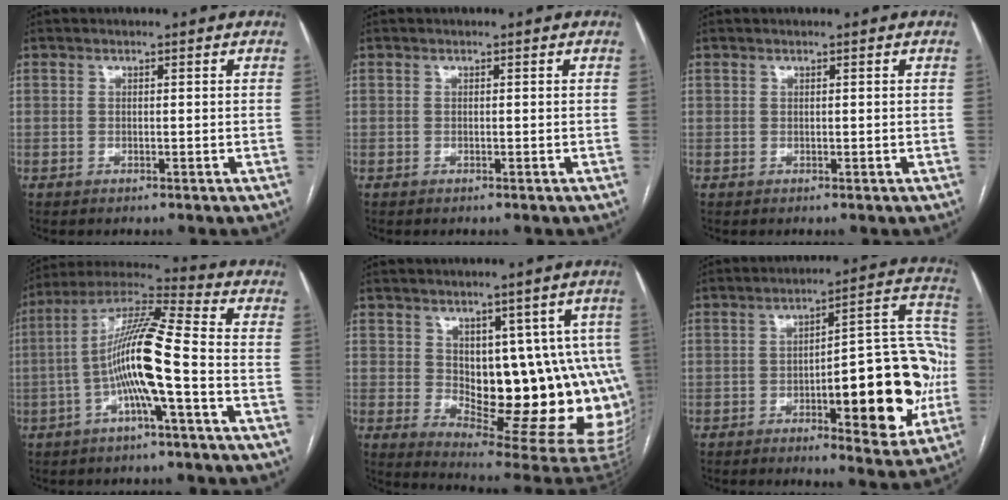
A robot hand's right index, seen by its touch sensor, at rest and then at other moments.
{"total": 0.0}
{"total": 0.0}
{"total": 12.8, "force": [-2.9, 0.3, 12.5], "torque": [-0.242, 0.021, -0.061]}
{"total": 16.3, "force": [1.4, 7.5, 14.4], "torque": [-0.135, 0.002, 0.037]}
{"total": 19.0, "force": [-4.2, 5.3, 17.7], "torque": [-0.208, 0.033, -0.048]}